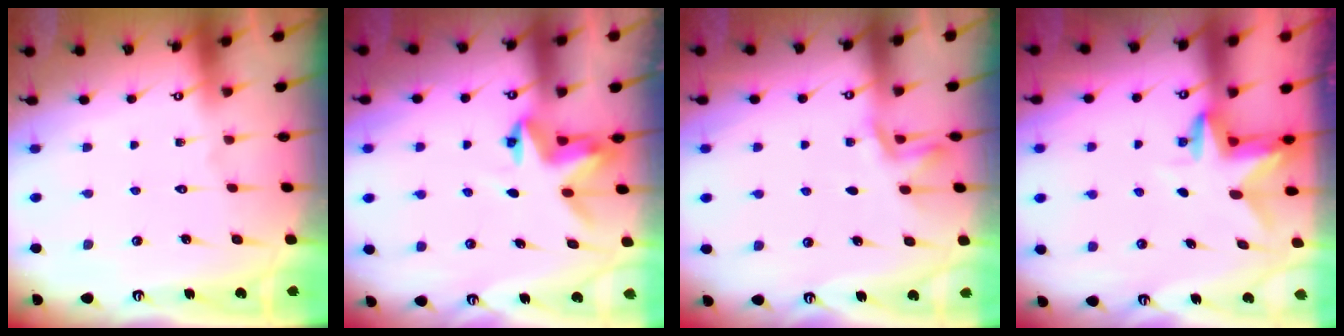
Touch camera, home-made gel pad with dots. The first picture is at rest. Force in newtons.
{"total": 3.7, "press": 3.7, "slide": 0.4}
{"total": 2.0, "press": 1.6, "slide": 1.1}
{"total": 3.0, "press": 3.0, "slide": 0.3}